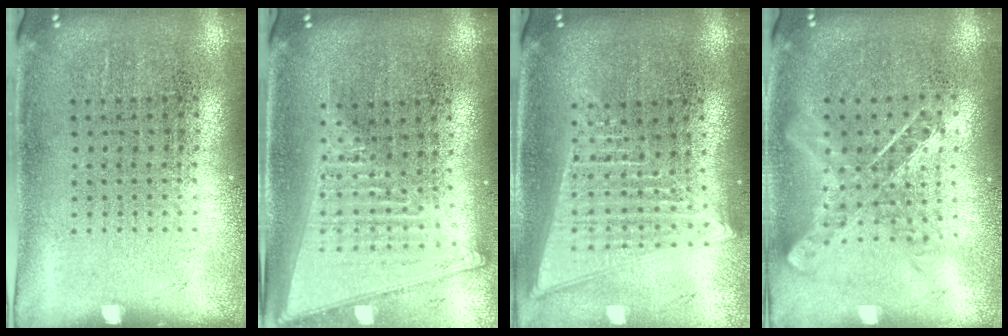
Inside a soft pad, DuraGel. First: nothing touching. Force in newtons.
{"total": 2.0, "press": 1.7, "slide": 1.0}
{"total": 2.0, "press": 1.7, "slide": 1.1}
{"total": 0.8, "press": 0.8, "slide": 0.0}